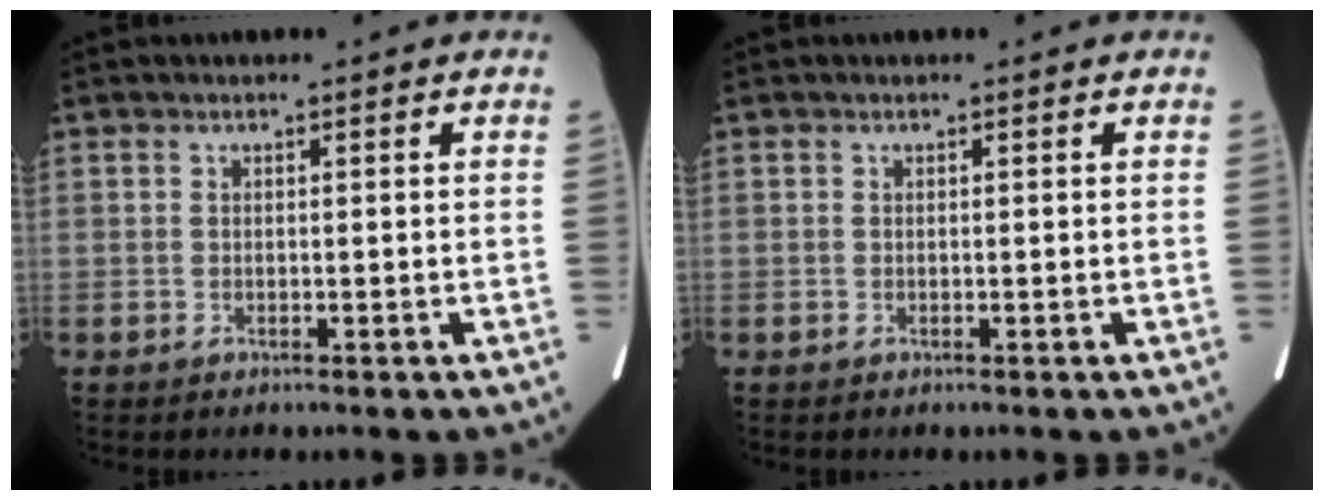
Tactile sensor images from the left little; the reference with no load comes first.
{"total": 0.0}